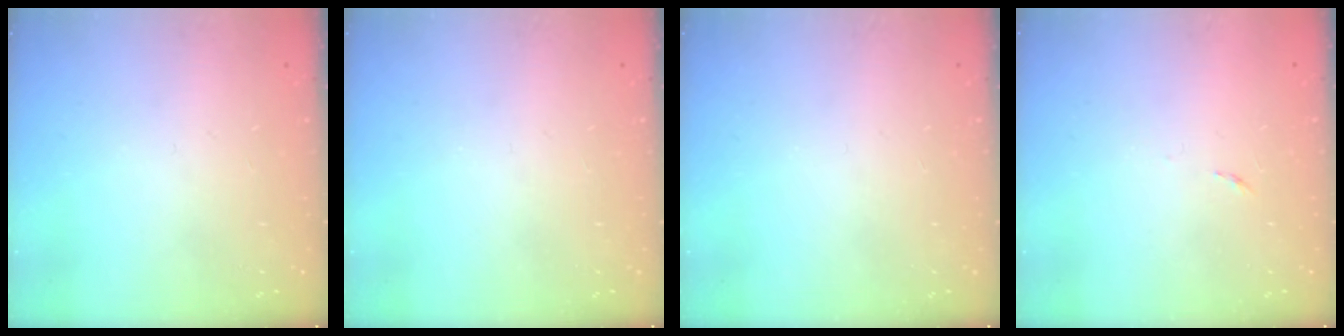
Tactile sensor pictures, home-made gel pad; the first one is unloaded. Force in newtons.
{"total": 0.0}
{"total": 0.0}
{"total": 2.6, "press": 2.6, "slide": 0.4}